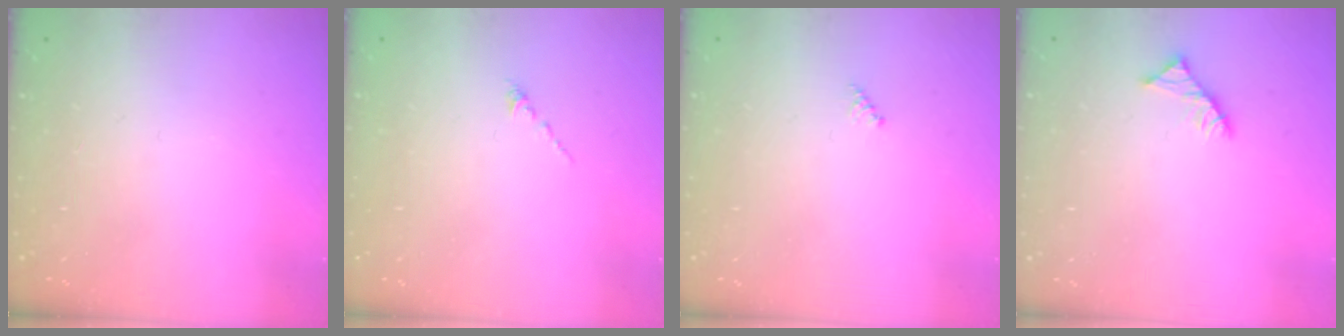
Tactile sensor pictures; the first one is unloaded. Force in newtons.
{"total": 0.0}
{"total": 2.0, "press": 2.0, "slide": 0.2}
{"total": 2.9, "press": 2.9, "slide": 0.4}